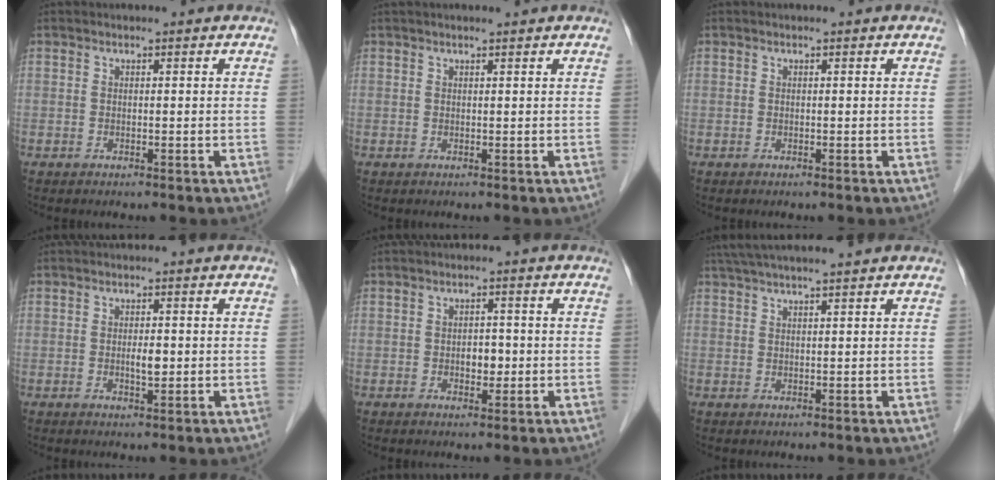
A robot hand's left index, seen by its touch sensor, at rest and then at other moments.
{"total": 2.1, "force": [1.8, 0.0, 1.1], "torque": [-0.009, 0.021, 0.028]}
{"total": 0.0}
{"total": 2.0, "force": [-0.2, 0.7, 1.9], "torque": [-0.034, -0.002, -0.002]}
{"total": 2.4, "force": [-0.4, 1.5, 1.9], "torque": [-0.025, 0.001, -0.004]}
{"total": 9.0, "force": [7.7, -0.5, 4.7], "torque": [-0.074, 0.034, 0.114]}